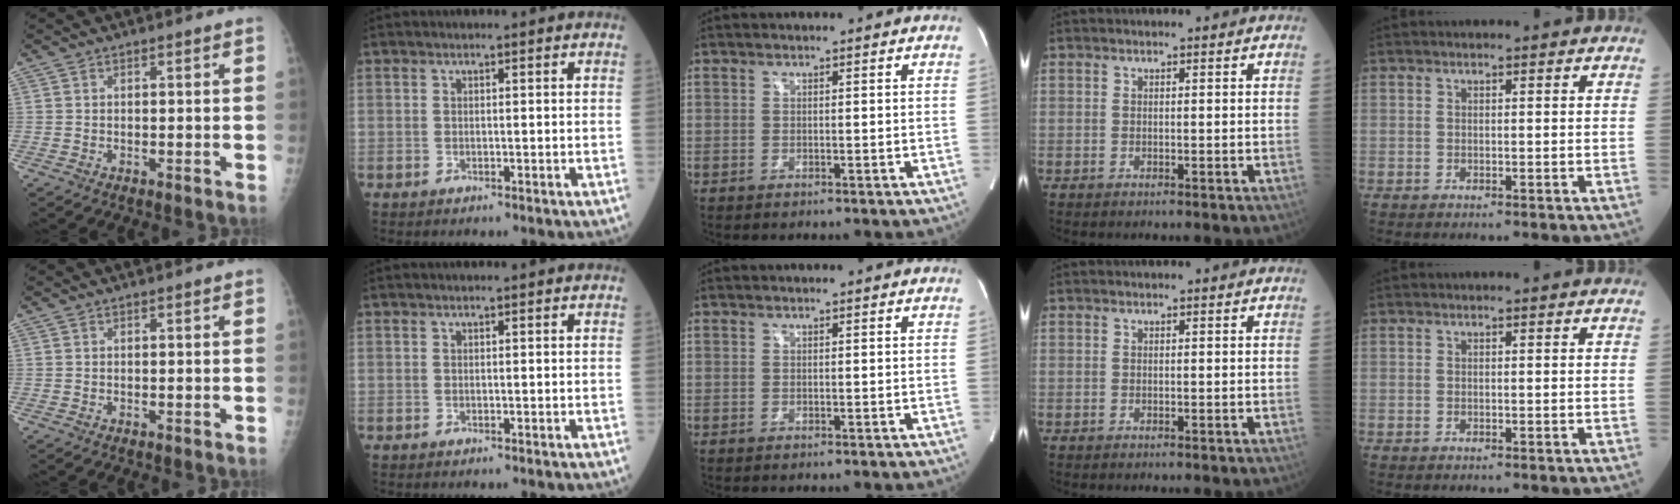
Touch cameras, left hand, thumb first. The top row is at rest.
{}